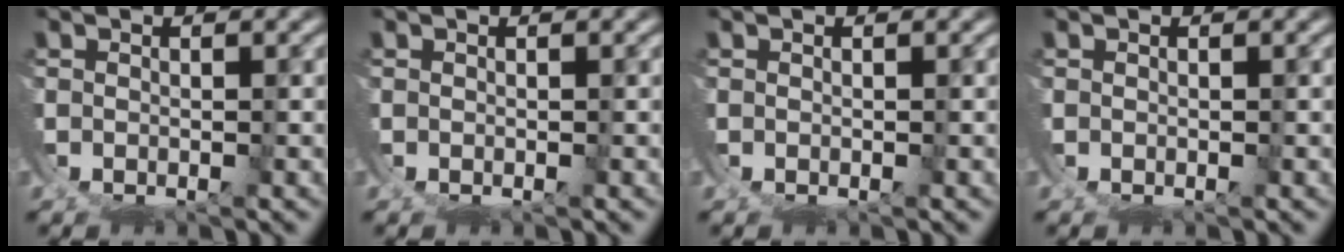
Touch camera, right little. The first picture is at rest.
{"total": 0.0}
{"total": 0.0}
{"total": 0.0}